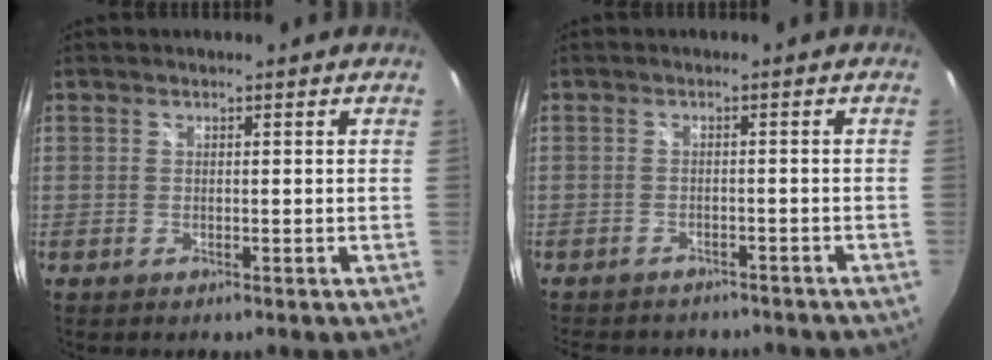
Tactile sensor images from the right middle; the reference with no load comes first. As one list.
[{"total": 9.4, "force": [-8.1, 3.6, 3.3], "torque": [-0.073, -0.010, -0.108]}]